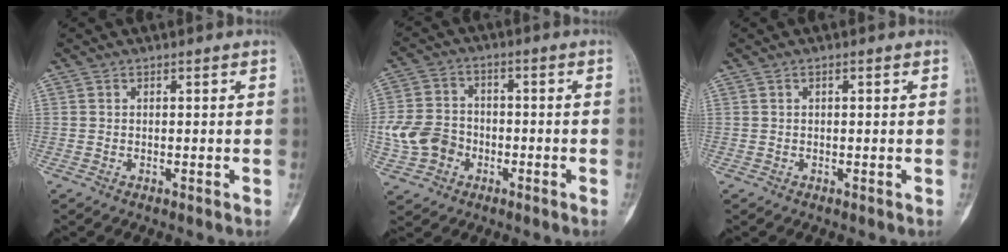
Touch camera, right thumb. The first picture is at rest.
{"total": 9.5, "force": [-2.6, 7.9, 4.5], "torque": [-0.064, 0.021, -0.050]}
{"total": 0.5, "force": [0.2, 0.2, 0.4], "torque": [-0.003, 0.002, 0.002]}